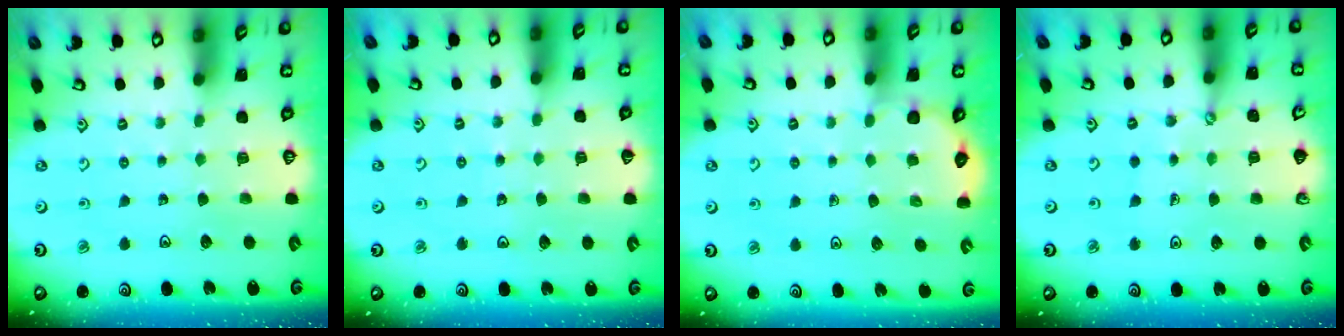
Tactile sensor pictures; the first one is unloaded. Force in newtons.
{"total": 4.2, "press": 4.2, "slide": 0.5}
{"total": 2.7, "press": 2.7, "slide": 0.5}
{"total": 0.6, "press": 0.6, "slide": 0.1}